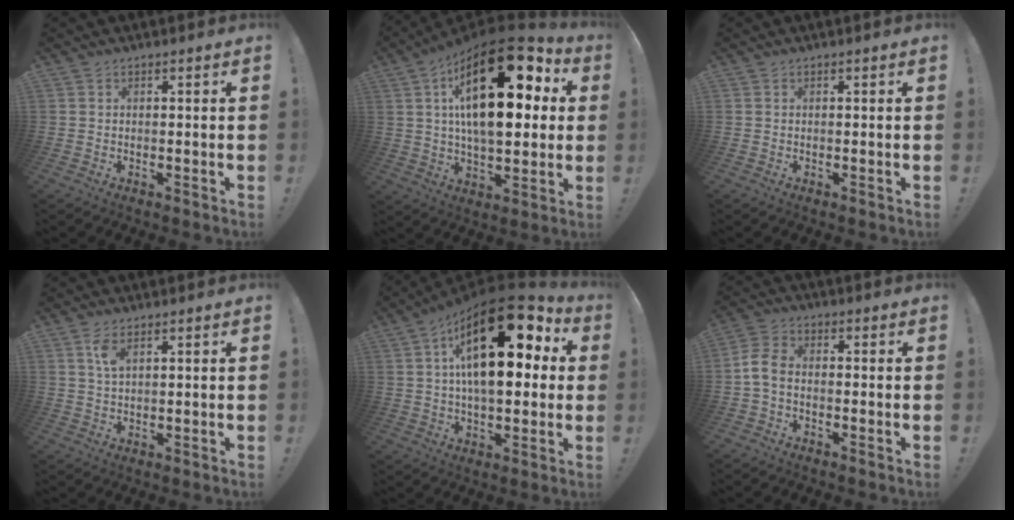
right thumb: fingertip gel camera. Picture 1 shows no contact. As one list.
[{"total": 27.8, "force": [8.0, 12.9, 23.3], "torque": [-0.383, -0.035, 0.132]}, {"total": 0.0}, {"total": 4.0, "force": [1.9, 1.4, 3.2], "torque": [-0.054, -0.006, 0.032]}, {"total": 25.1, "force": [7.2, 11.5, 21.1], "torque": [-0.339, -0.030, 0.122]}, {"total": 5.6, "force": [-1.4, 3.5, 4.1], "torque": [-0.096, 0.005, -0.024]}]